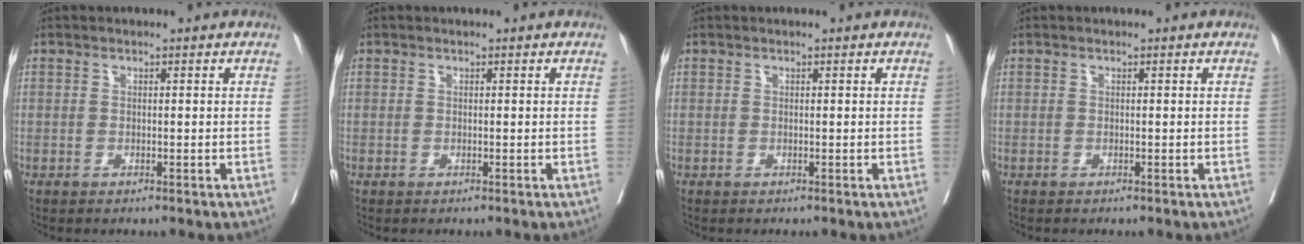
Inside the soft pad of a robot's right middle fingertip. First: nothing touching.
{"total": 0.0}
{"total": 0.0}
{"total": 0.0}